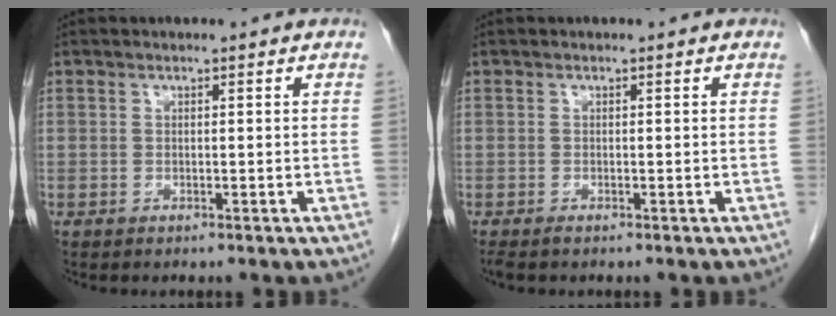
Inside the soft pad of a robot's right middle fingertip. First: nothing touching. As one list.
[{"total": 0.9, "force": [-0.8, 0.1, 0.5], "torque": [-0.011, -0.004, -0.014]}]